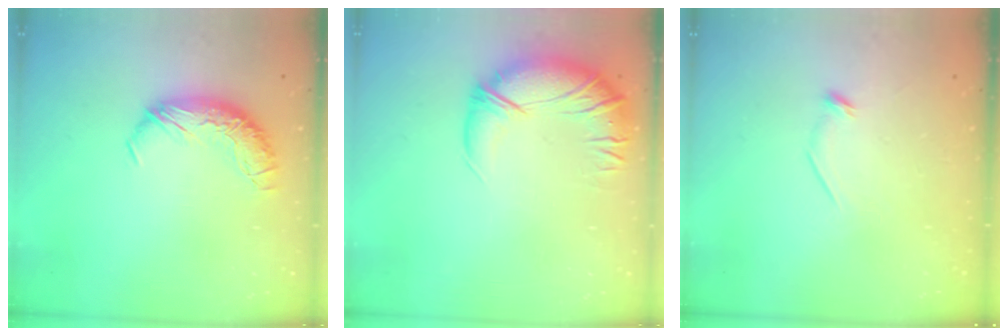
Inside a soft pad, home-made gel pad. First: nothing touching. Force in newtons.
{"total": 2.9, "press": 0.2, "slide": 2.9}
{"total": 7.9, "press": 7.9, "slide": 0.9}